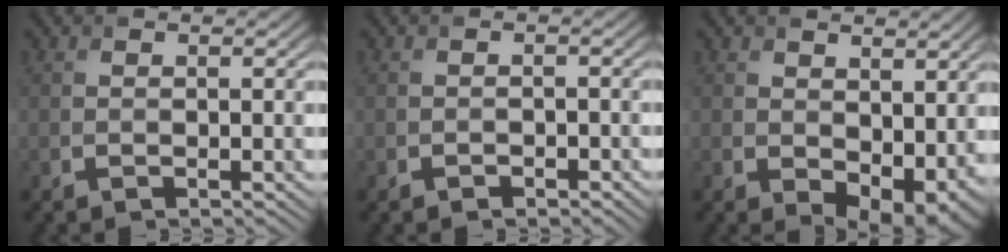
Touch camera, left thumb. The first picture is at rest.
{"total": 0.7, "force": [-0.7, 0.3, 0.1], "torque": [-0.001, -0.001, -0.008]}
{"total": 6.1, "force": [-0.1, 3.9, 4.7], "torque": [-0.073, -0.025, 0.020]}